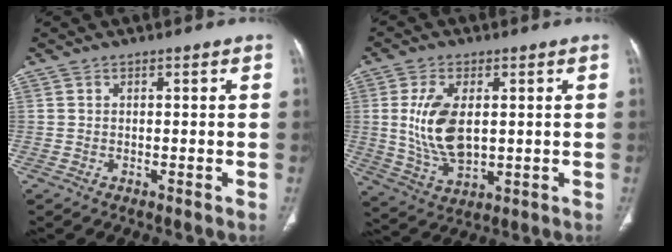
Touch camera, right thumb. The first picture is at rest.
{"total": 11.6, "force": [1.3, 6.2, 9.7], "torque": [-0.191, -0.013, 0.036]}